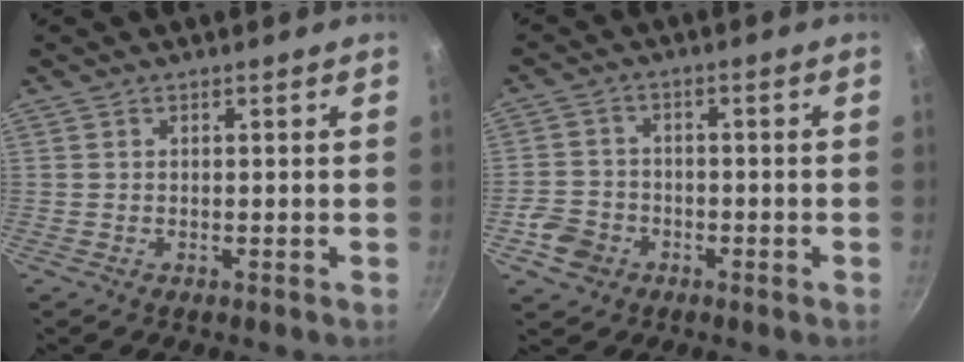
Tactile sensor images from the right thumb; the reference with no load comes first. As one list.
[{"total": 5.7, "force": [-2.7, 4.6, 2.1], "torque": [-0.026, 0.018, -0.048]}]